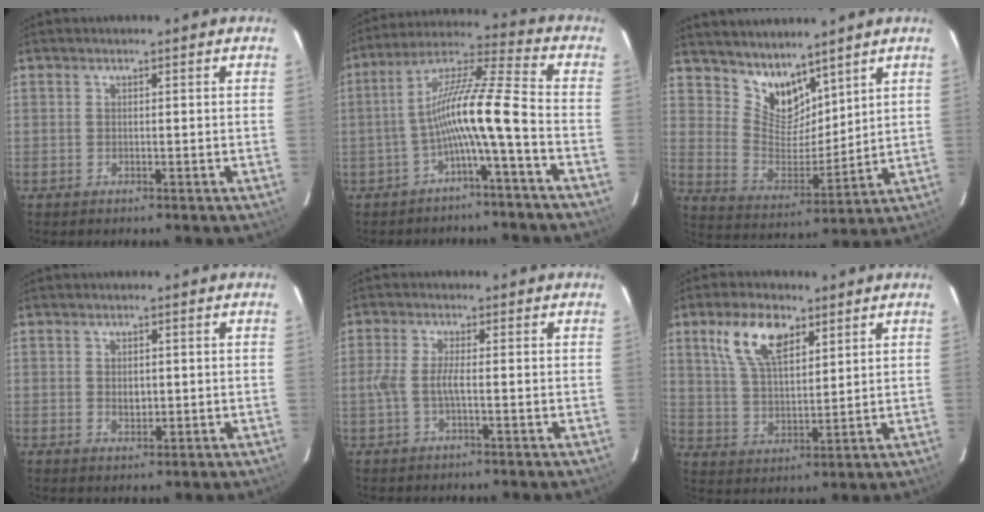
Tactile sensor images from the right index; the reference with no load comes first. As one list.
[{"total": 11.1, "force": [-4.0, -0.3, 10.4], "torque": [-0.208, 0.018, -0.076]}, {"total": 10.1, "force": [8.1, 4.9, 3.4], "torque": [-0.062, 0.000, 0.164]}, {"total": 2.3, "force": [0.0, 1.7, 1.5], "torque": [-0.026, -0.002, 0.002]}, {"total": 3.3, "force": [-0.8, 0.2, 3.2], "torque": [-0.071, 0.001, -0.016]}, {"total": 10.7, "force": [5.8, 5.0, 7.4], "torque": [-0.143, 0.019, 0.115]}]